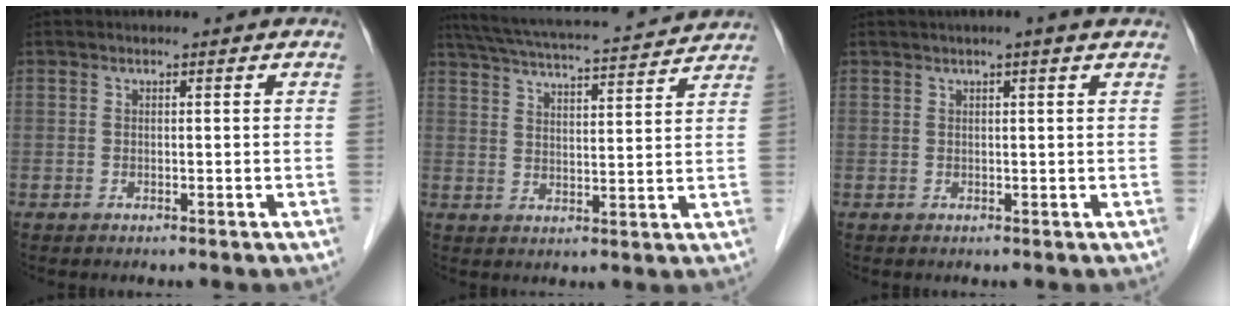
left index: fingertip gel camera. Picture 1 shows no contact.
{"total": 17.4, "force": [16.0, 1.2, 6.6], "torque": [-0.119, 0.027, 0.230]}
{"total": 2.8, "force": [1.9, -0.4, 2.0], "torque": [-0.026, 0.015, 0.029]}